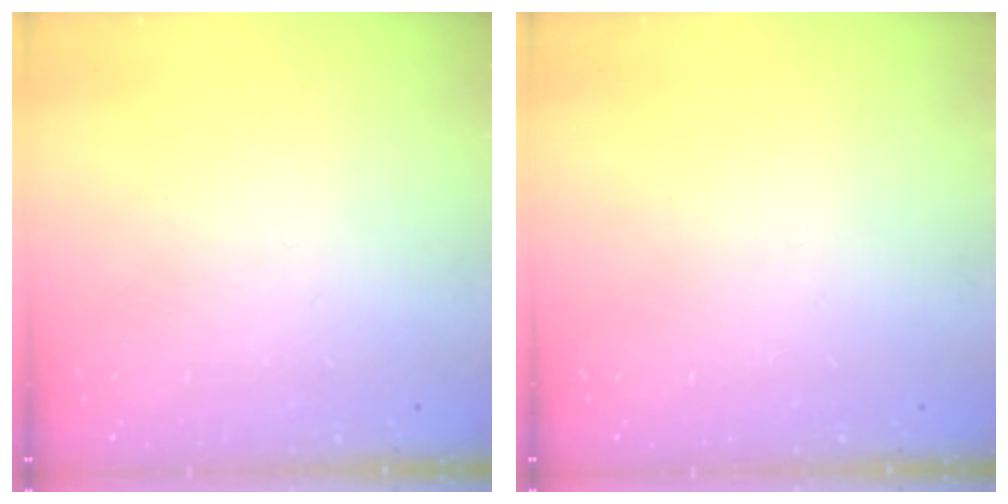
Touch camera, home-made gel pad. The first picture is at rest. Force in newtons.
{"total": 0.0}